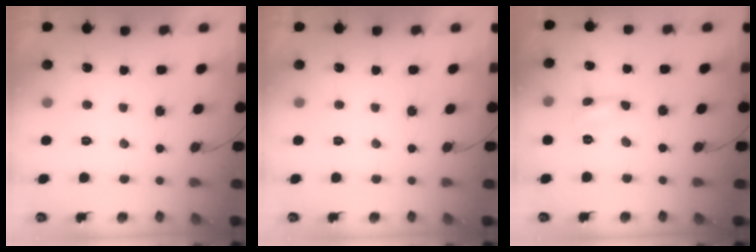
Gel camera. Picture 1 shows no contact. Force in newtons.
{"total": 0.0}
{"total": 2.3, "press": 2.3, "slide": 0.2}